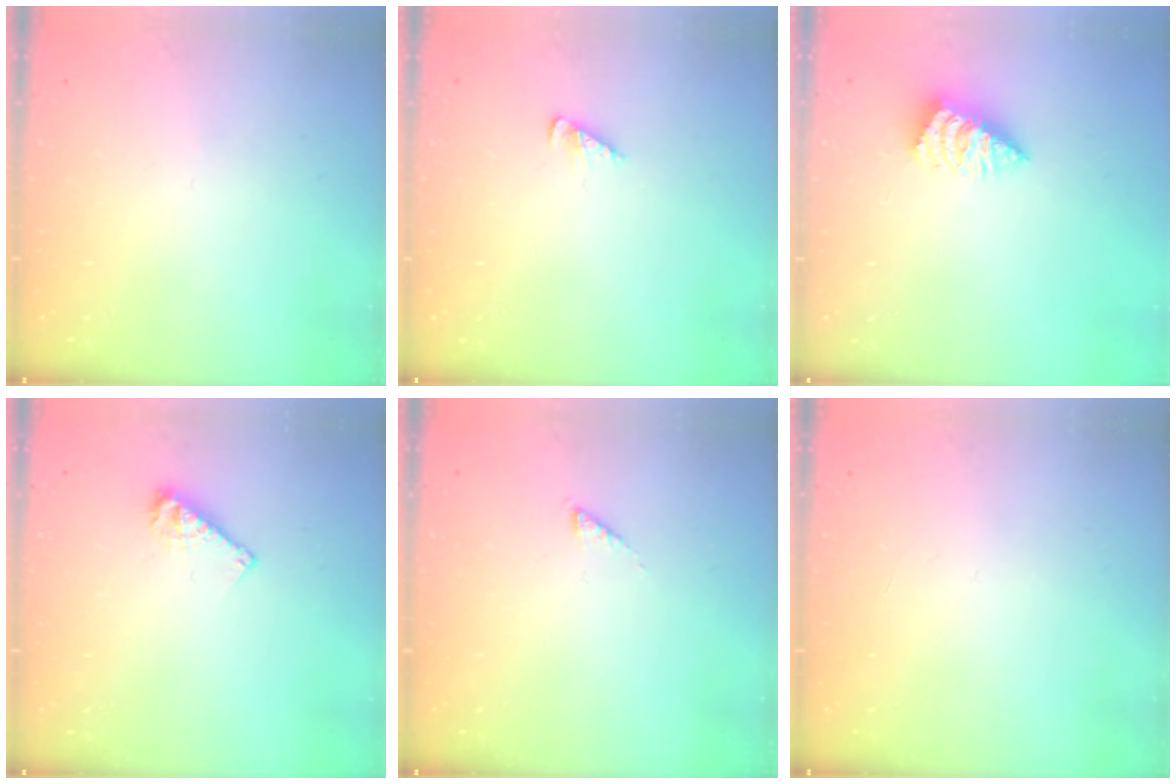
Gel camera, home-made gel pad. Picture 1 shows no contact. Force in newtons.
{"total": 2.1, "press": 2.1, "slide": 0.3}
{"total": 1.9, "press": 1.9, "slide": 0.4}
{"total": 6.4, "press": 6.4, "slide": 0.5}
{"total": 1.2, "press": 1.2, "slide": 0.3}
{"total": 0.0}